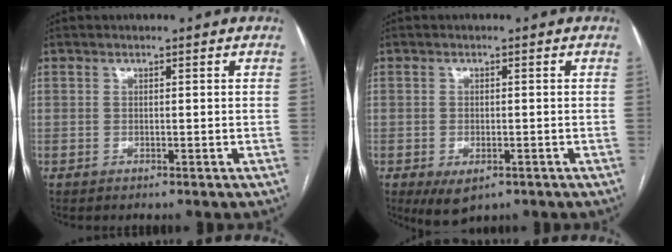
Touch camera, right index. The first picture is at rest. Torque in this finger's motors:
{"motor_torque": [0.54, -0.30, 0.21, 0.03]}